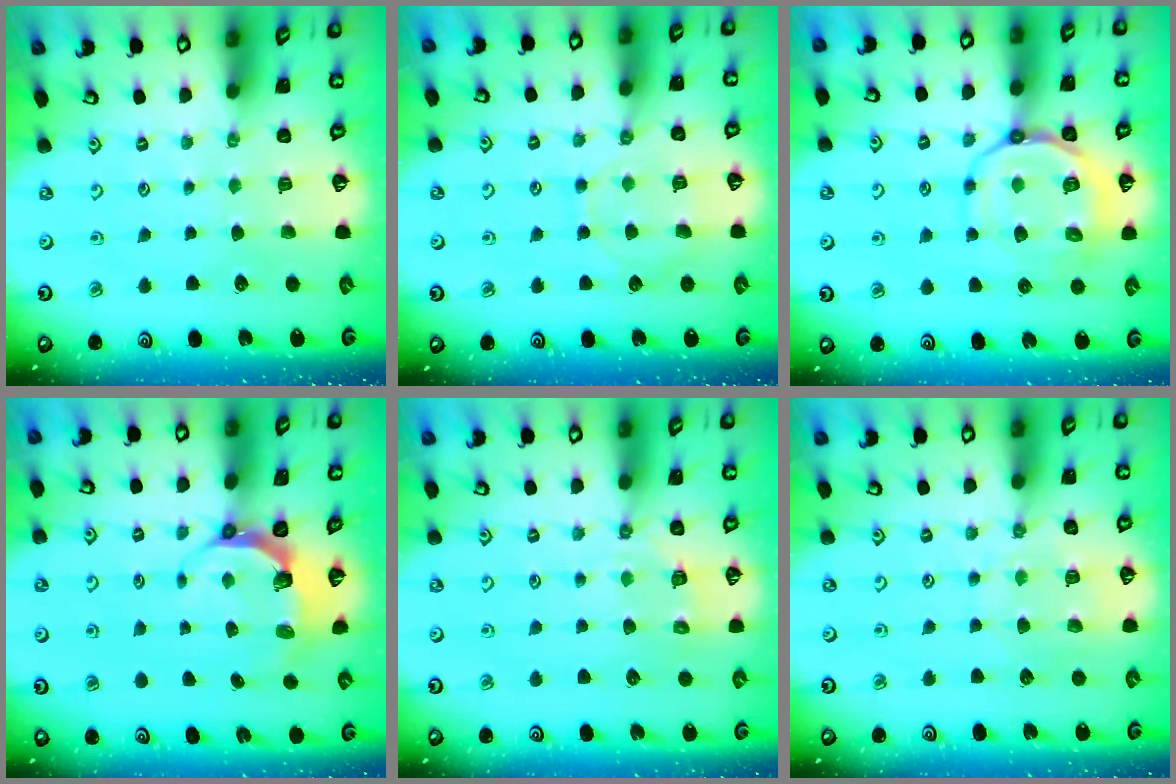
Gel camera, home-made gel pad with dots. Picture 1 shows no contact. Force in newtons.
{"total": 8.8, "press": 8.8, "slide": 0.9}
{"total": 13.7, "press": 13.5, "slide": 1.7}
{"total": 6.8, "press": 5.6, "slide": 3.9}
{"total": 5.2, "press": 5.0, "slide": 1.2}
{"total": 8.9, "press": 8.9, "slide": 0.5}